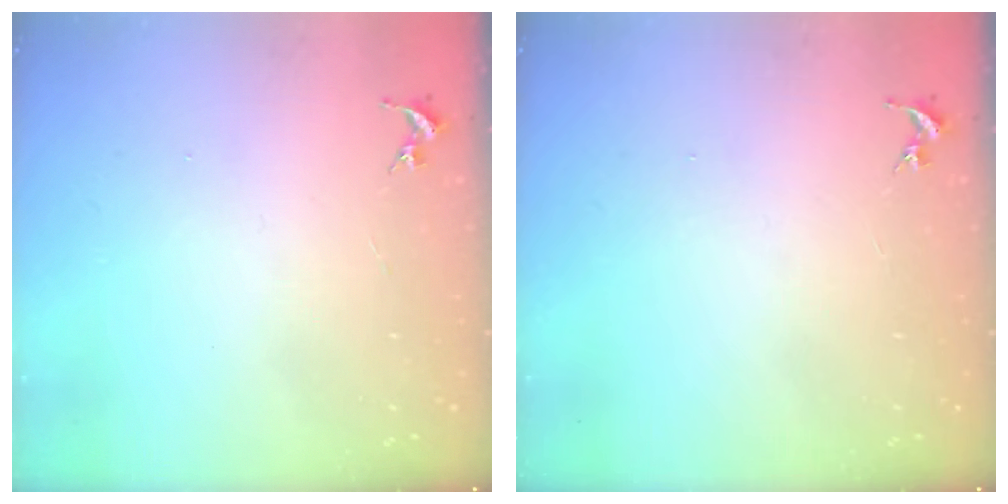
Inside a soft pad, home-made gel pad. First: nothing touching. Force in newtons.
{"total": 0.0}